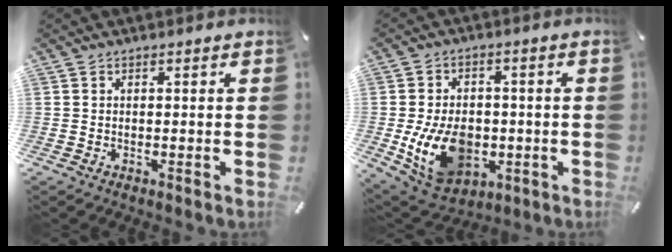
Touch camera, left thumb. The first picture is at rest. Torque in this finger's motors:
{"motor_torque": [1.96, 2.17, 1.35, 0.10, 0.26]}